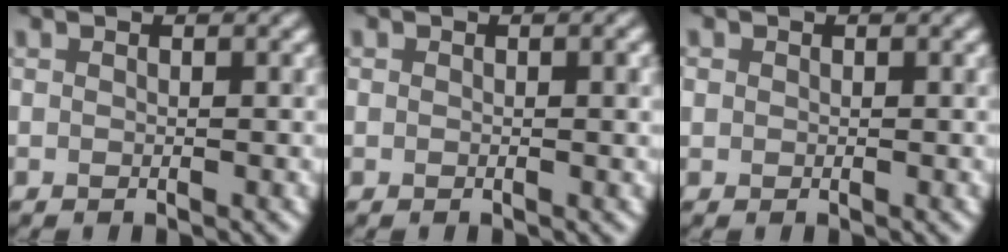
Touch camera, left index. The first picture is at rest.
{"total": 1.3, "force": [0.1, 0.7, 1.0], "torque": [-0.010, -0.001, 0.003]}
{"total": 0.7, "force": [0.2, 0.7, 0.1], "torque": [0.003, 0.000, -0.002]}